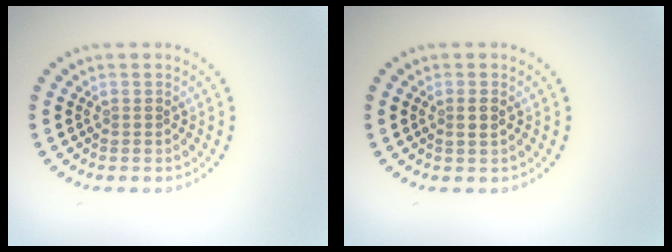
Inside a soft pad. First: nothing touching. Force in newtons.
{"total": 1.1, "press": 1.0, "slide": 0.5}